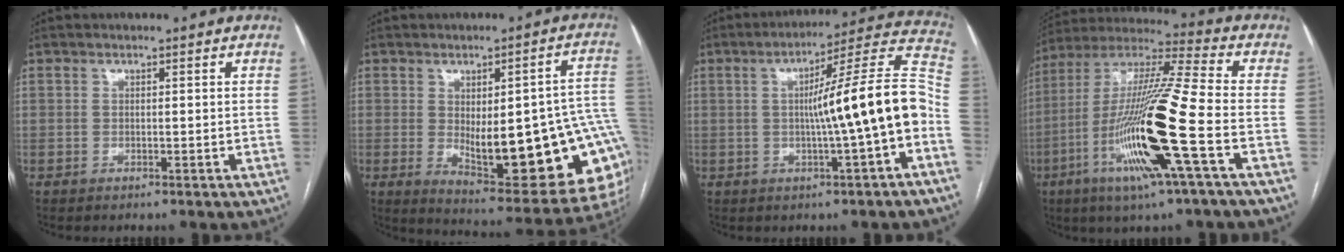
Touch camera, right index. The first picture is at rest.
{"total": 23.5, "force": [-2.5, 6.7, 22.4], "torque": [-0.207, 0.006, -0.005]}
{"total": 14.8, "force": [-2.2, -0.6, 14.6], "torque": [-0.203, 0.027, -0.037]}
{"total": 20.2, "force": [-6.3, -0.2, 19.1], "torque": [-0.395, -0.023, -0.127]}